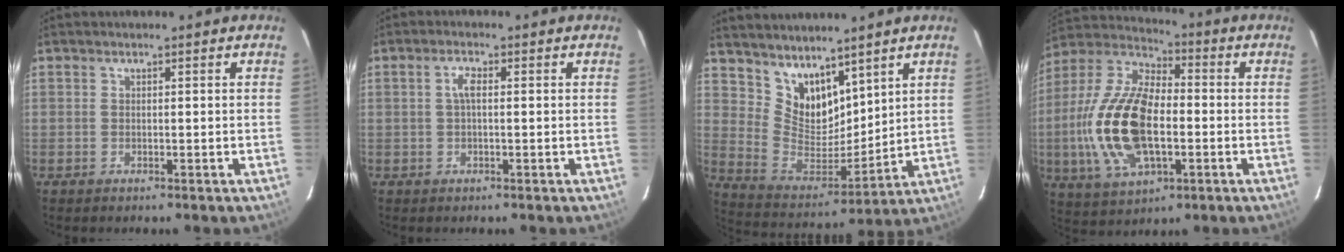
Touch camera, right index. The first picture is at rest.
{"total": 2.2, "force": [0.1, 0.7, 2.0], "torque": [-0.043, 0.007, 0.002]}
{"total": 12.2, "force": [9.0, 6.5, 5.1], "torque": [-0.098, -0.002, 0.187]}
{"total": 20.1, "force": [-3.0, 10.0, 17.2], "torque": [-0.368, 0.001, -0.054]}